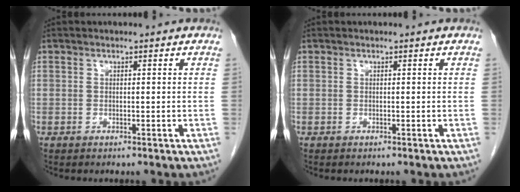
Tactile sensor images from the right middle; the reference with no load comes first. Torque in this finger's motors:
{"motor_torque": [0.12, 0.16, -0.01, 0.01]}